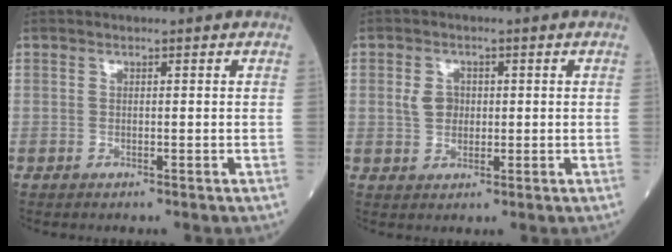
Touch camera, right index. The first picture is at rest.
{"total": 3.2, "force": [0.5, 2.6, 1.9], "torque": [-0.033, 0.008, 0.010]}